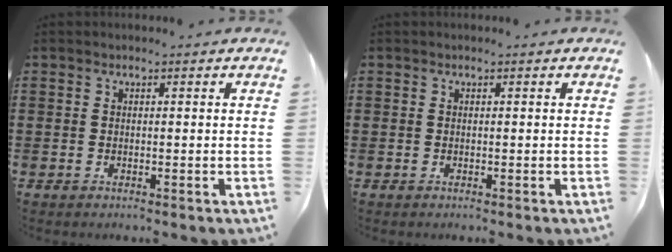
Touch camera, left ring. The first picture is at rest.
{"total": 0.0}